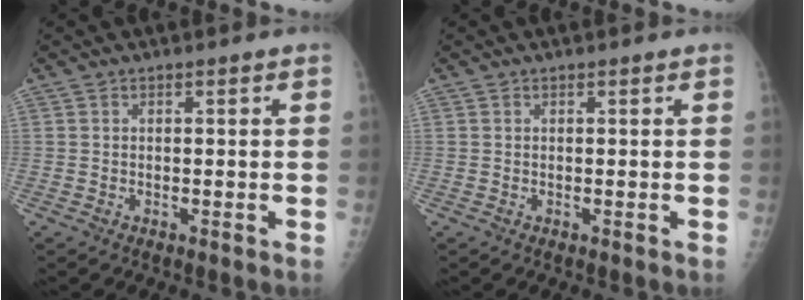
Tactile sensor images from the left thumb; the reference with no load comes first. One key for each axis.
{"total": 0.0}